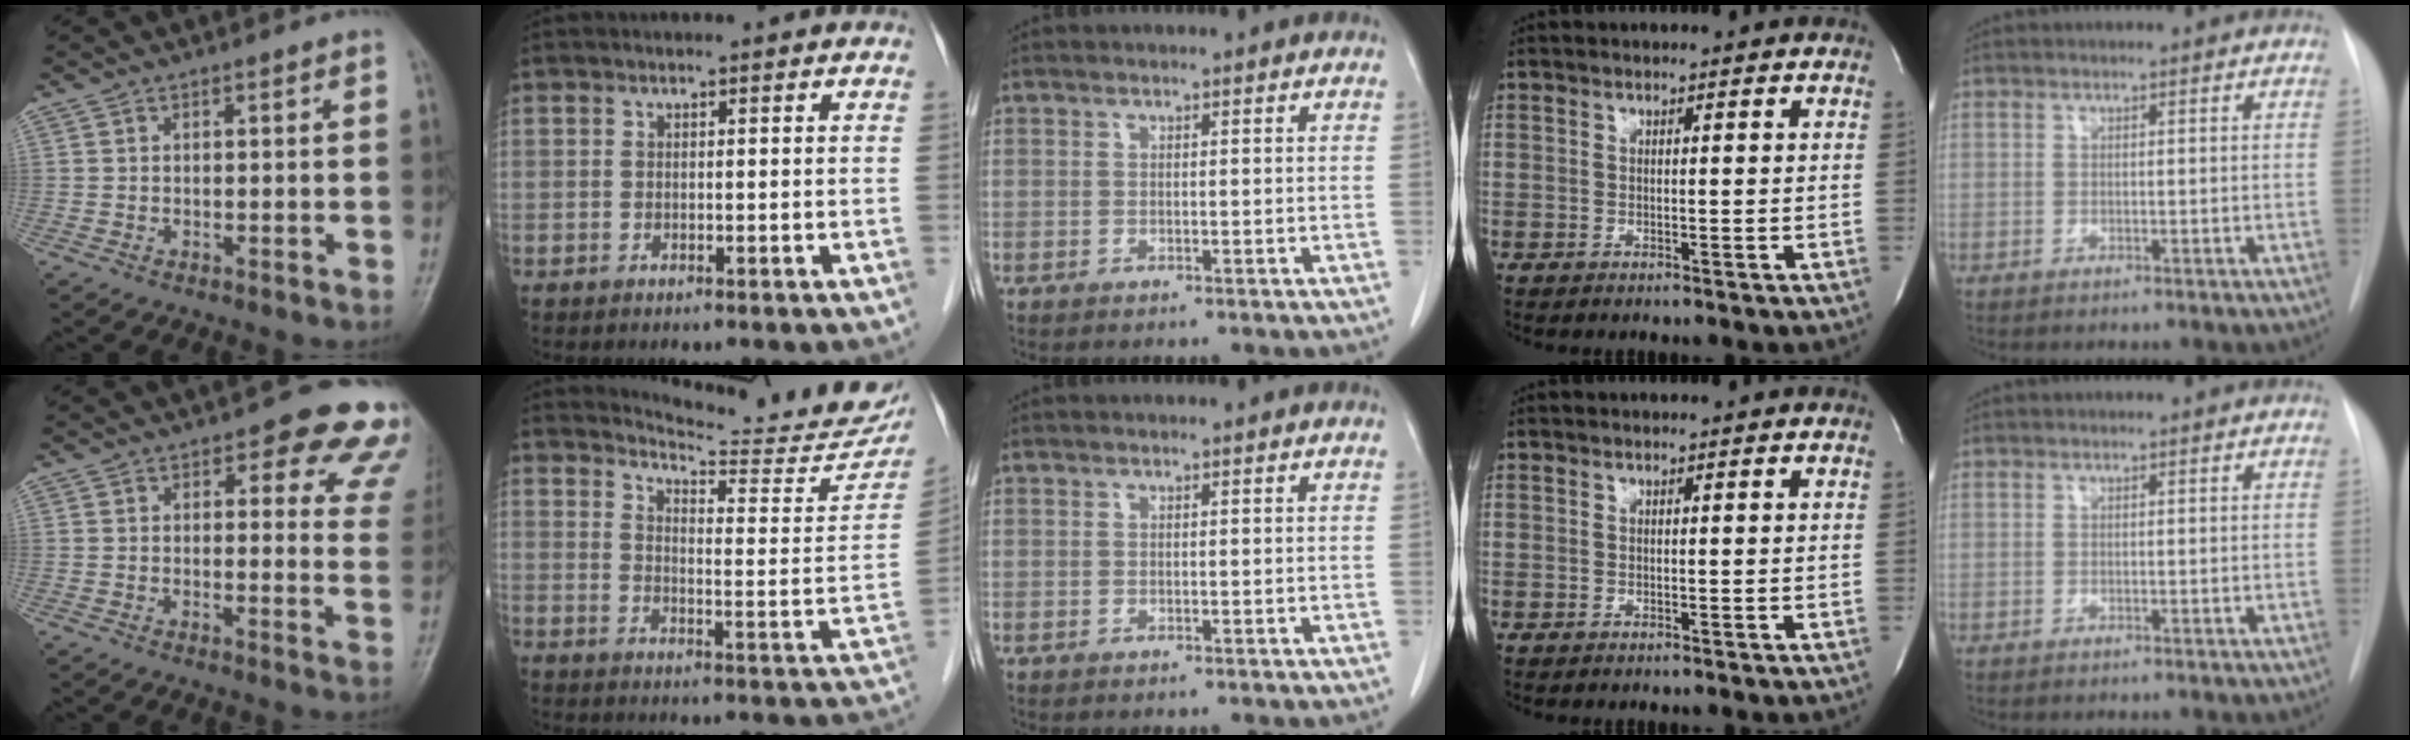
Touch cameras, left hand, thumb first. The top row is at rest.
{"thumb": {"total": 12.5, "force": [8.8, 5.4, 6.9], "torque": [-0.016, -0.039, 0.071]}, "index": {"total": 18.4, "force": [17.7, 1.4, 5.0], "torque": [-0.071, -0.096, 0.206]}}